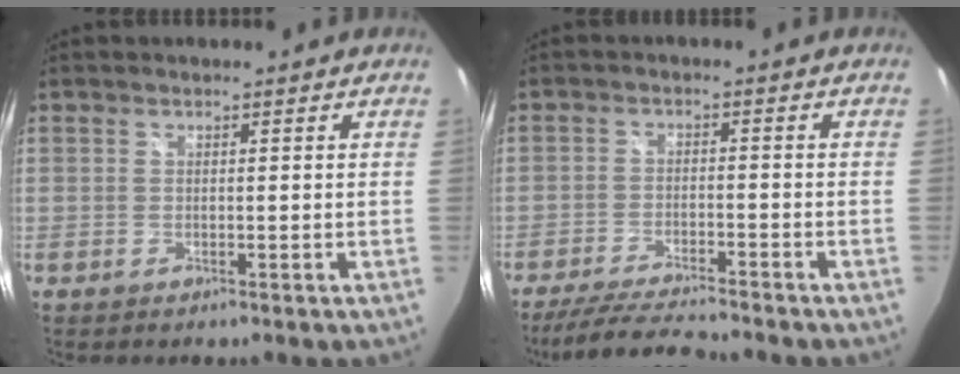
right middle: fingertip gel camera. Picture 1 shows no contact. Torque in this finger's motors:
{"motor_torque": [0.61, -0.66, 0.13, 0.04]}